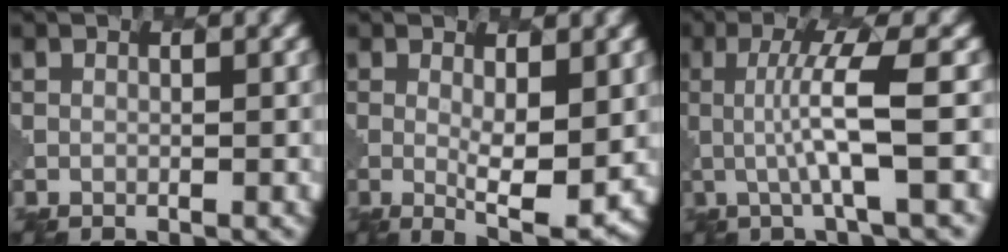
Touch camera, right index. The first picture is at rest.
{"total": 4.6, "force": [0.6, 1.3, 4.4], "torque": [-0.072, -0.017, 0.016]}
{"total": 5.3, "force": [0.3, 0.8, 5.2], "torque": [-0.095, 0.001, 0.004]}